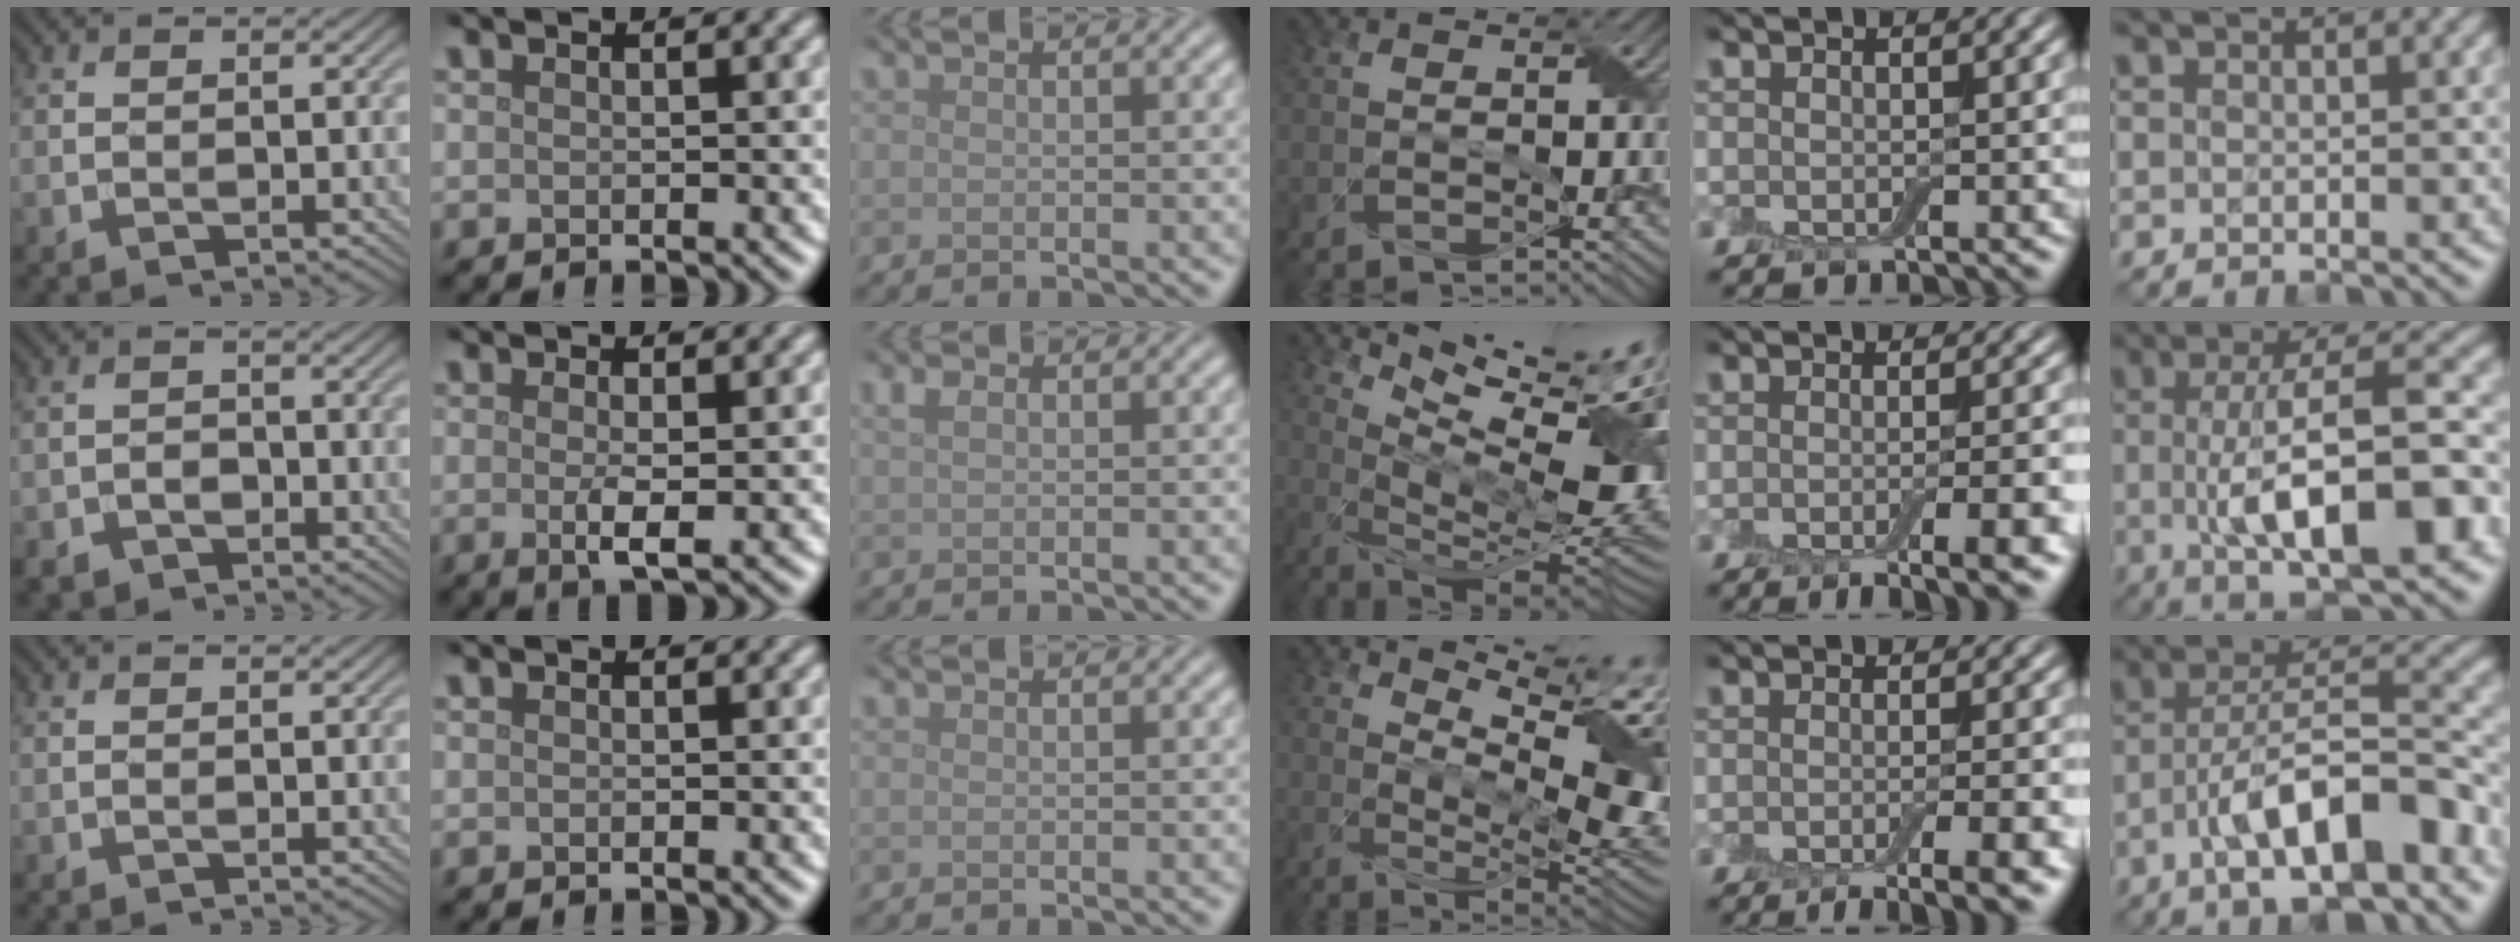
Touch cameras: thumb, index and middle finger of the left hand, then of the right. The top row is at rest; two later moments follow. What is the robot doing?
{"motion": "wrap", "object": "adhesive wrap"}